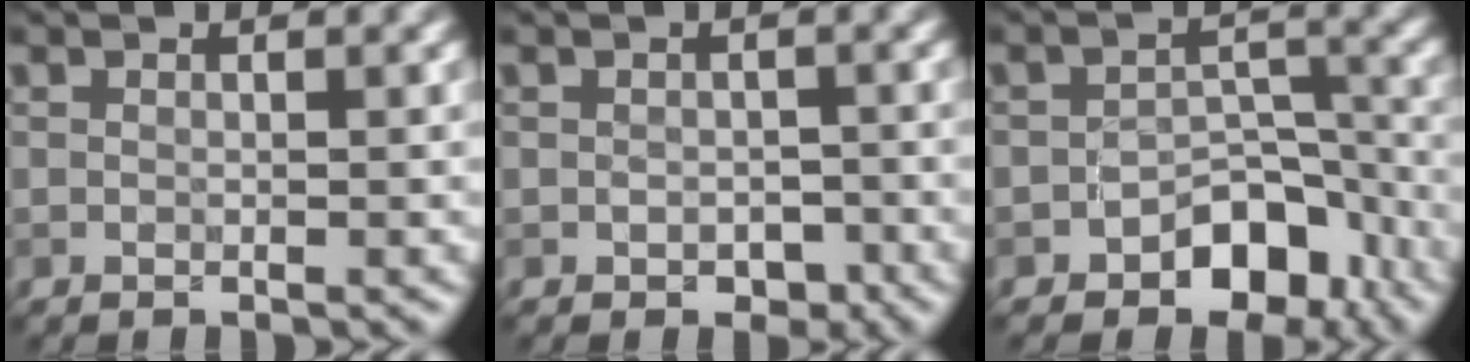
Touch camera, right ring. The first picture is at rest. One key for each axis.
{"total": 1.7, "fx": -0.7, "fy": 1.3, "fz": 0.8, "tx": -0.011, "ty": -0.003, "tz": -0.009}
{"total": 5.5, "fx": -3.5, "fy": 3.3, "fz": 2.7, "tx": -0.018, "ty": 0.004, "tz": -0.055}